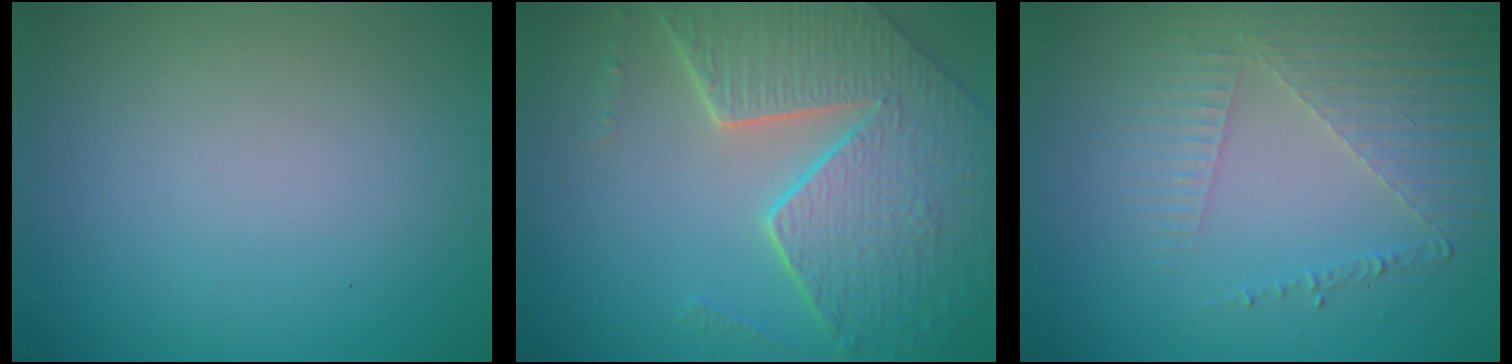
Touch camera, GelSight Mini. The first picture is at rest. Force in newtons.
{"total": 8.1, "press": 5.7, "slide": 5.7}
{"total": 4.4, "press": 2.9, "slide": 3.3}